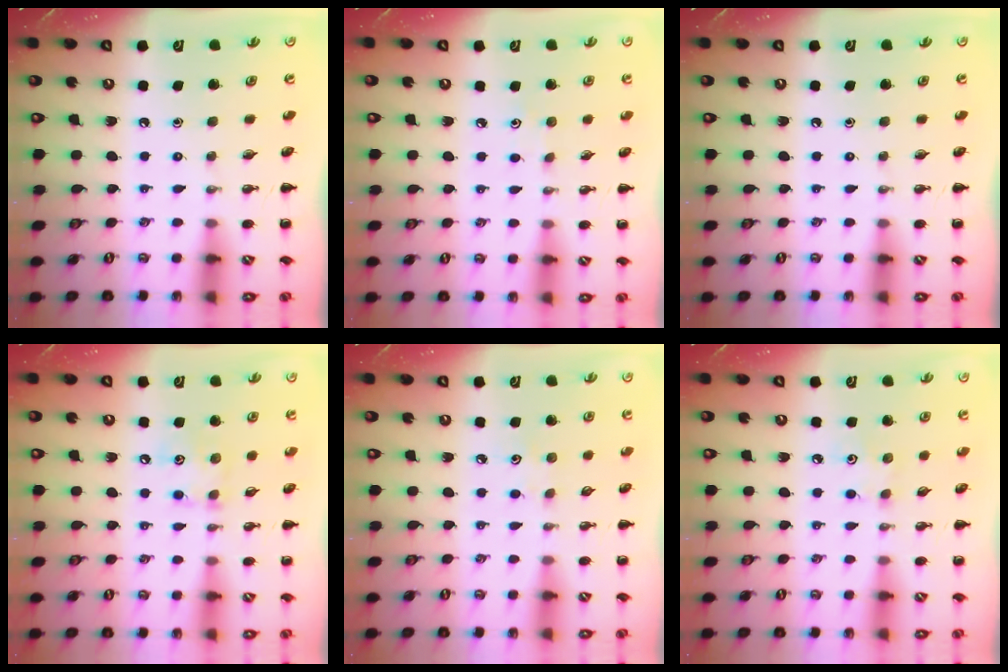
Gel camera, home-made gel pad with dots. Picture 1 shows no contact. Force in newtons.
{"total": 2.8, "press": 2.7, "slide": 0.8}
{"total": 0.0}
{"total": 7.5, "press": 7.4, "slide": 0.9}
{"total": 2.8, "press": 2.6, "slide": 0.8}
{"total": 3.6, "press": 3.5, "slide": 1.0}